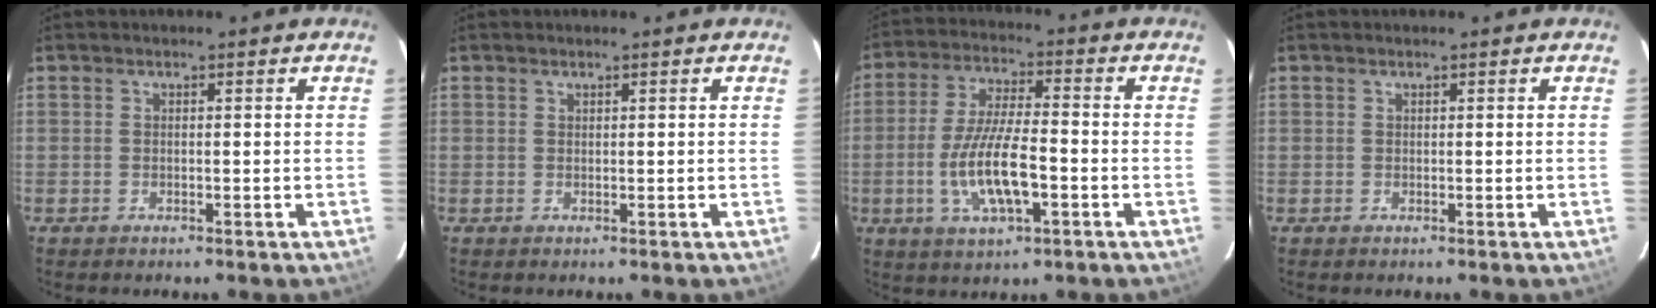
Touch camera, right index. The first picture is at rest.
{"total": 0.0}
{"total": 11.9, "force": [-3.4, 3.3, 10.9], "torque": [-0.218, -0.007, -0.060]}
{"total": 0.5, "force": [0.0, 0.5, -0.1], "torque": [0.004, 0.003, 0.000]}